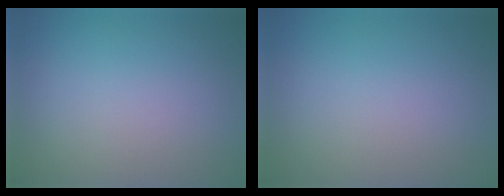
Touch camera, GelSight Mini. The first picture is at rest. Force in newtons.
{"total": 0.0}